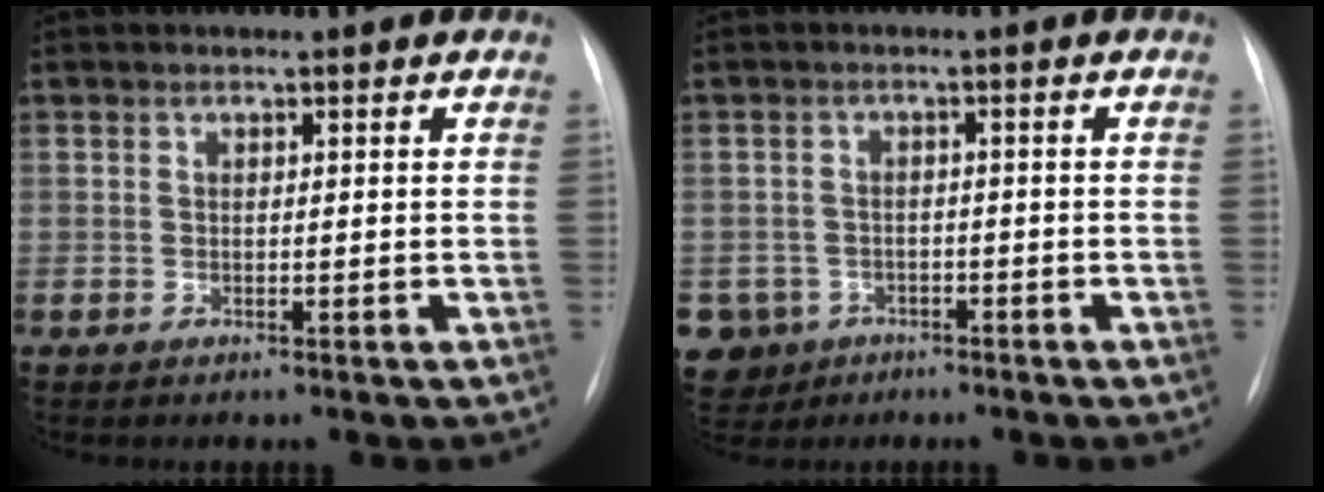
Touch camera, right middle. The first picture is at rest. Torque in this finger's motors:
{"motor_torque": [1.05, -1.09, 0.45, 0.08]}